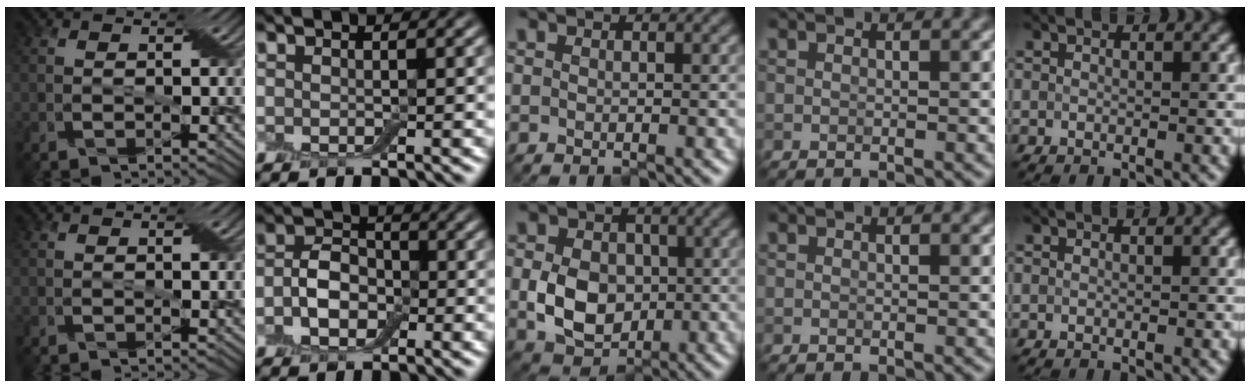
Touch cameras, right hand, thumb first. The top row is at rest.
{"index": {"total": 3.3, "force": [-0.8, 2.4, 2.1], "torque": [-0.036, 0.006, -0.020]}, "middle": {"total": 6.2, "force": [-0.8, 4.8, 3.7], "torque": [-0.073, -0.006, -0.018]}}